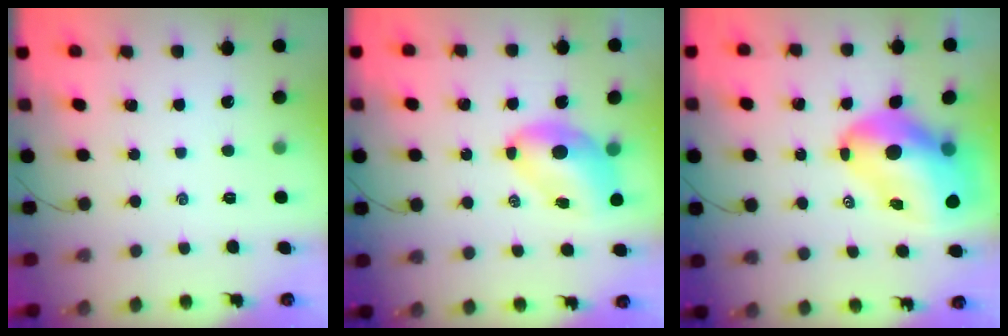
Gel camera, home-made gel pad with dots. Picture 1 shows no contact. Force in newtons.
{"total": 7.3, "press": 7.2, "slide": 1.6}
{"total": 15.1, "press": 14.4, "slide": 4.7}